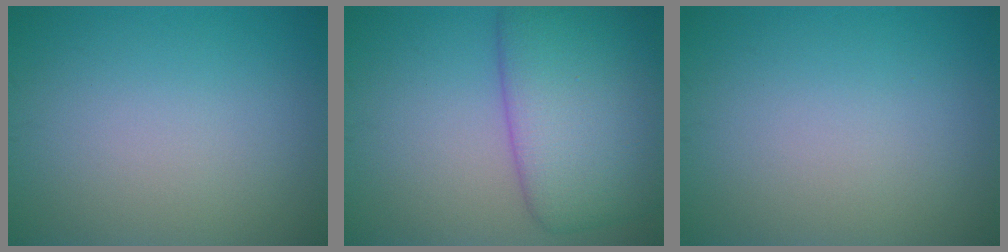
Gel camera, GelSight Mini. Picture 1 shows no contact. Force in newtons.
{"total": 8.5, "press": 8.5, "slide": 0.4}
{"total": 0.0}